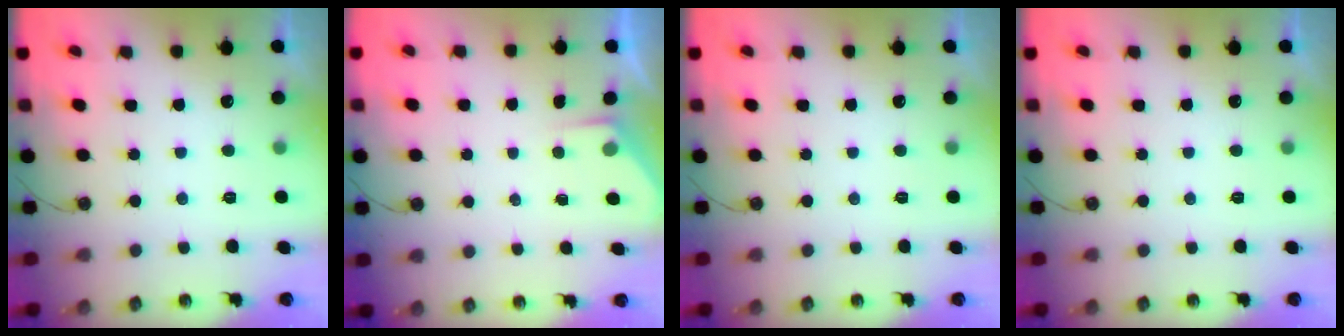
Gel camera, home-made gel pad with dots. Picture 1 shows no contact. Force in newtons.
{"total": 2.4, "press": 2.3, "slide": 0.4}
{"total": 0.0}
{"total": 0.0}